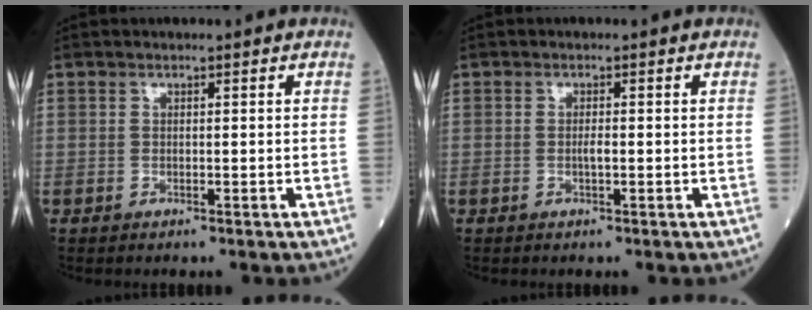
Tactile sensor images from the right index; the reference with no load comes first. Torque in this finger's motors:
{"motor_torque": [0.12, -0.01, 0.10, 0.01]}